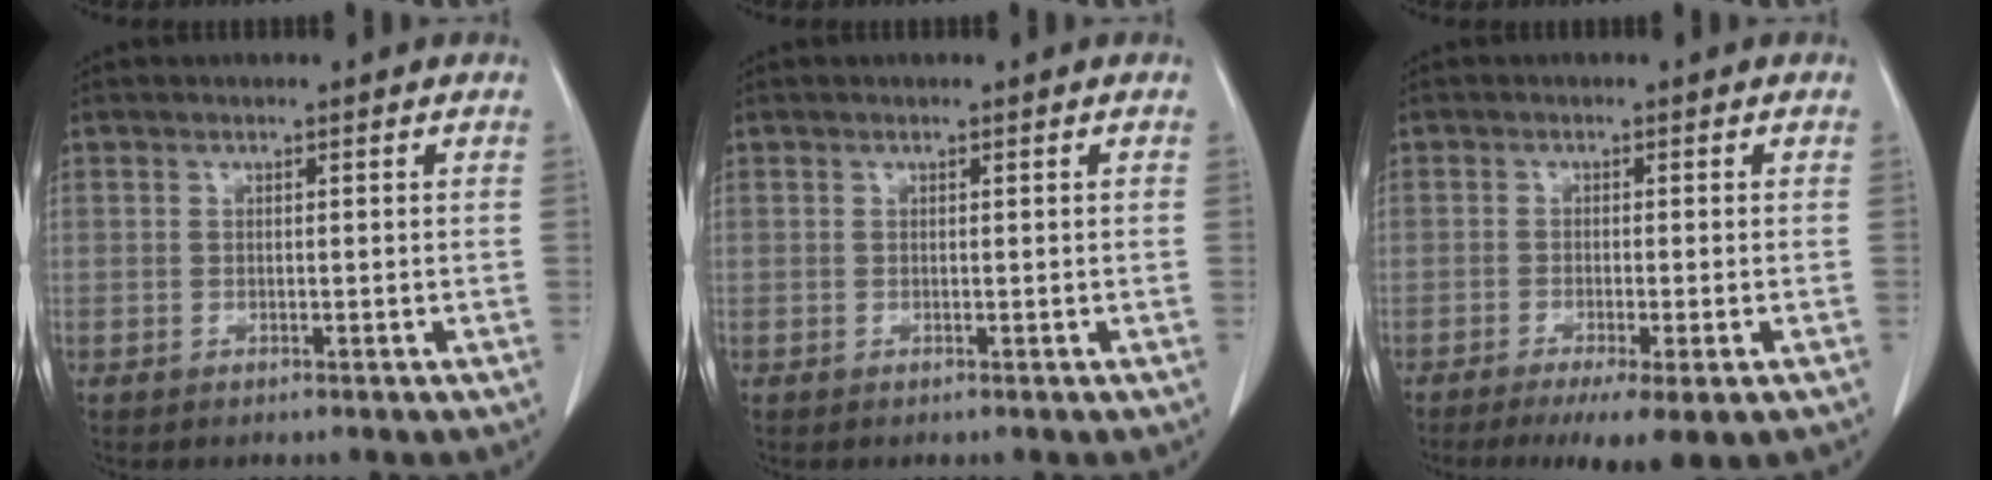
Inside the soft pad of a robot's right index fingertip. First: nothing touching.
{"total": 0.0}
{"total": 7.4, "force": [-4.9, 0.7, 5.6], "torque": [-0.076, -0.019, -0.072]}